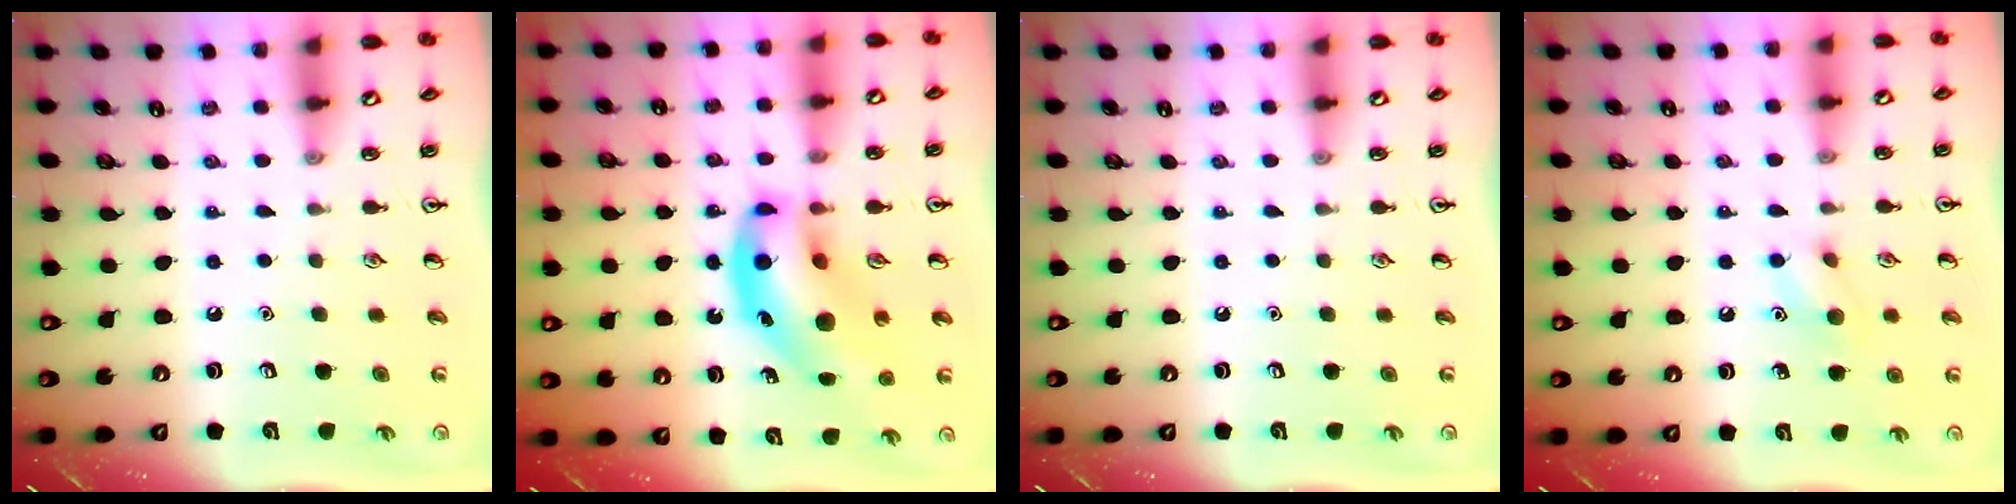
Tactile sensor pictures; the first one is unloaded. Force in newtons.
{"total": 15.8, "press": 15.2, "slide": 4.3}
{"total": 0.0}
{"total": 7.2, "press": 7.1, "slide": 1.3}